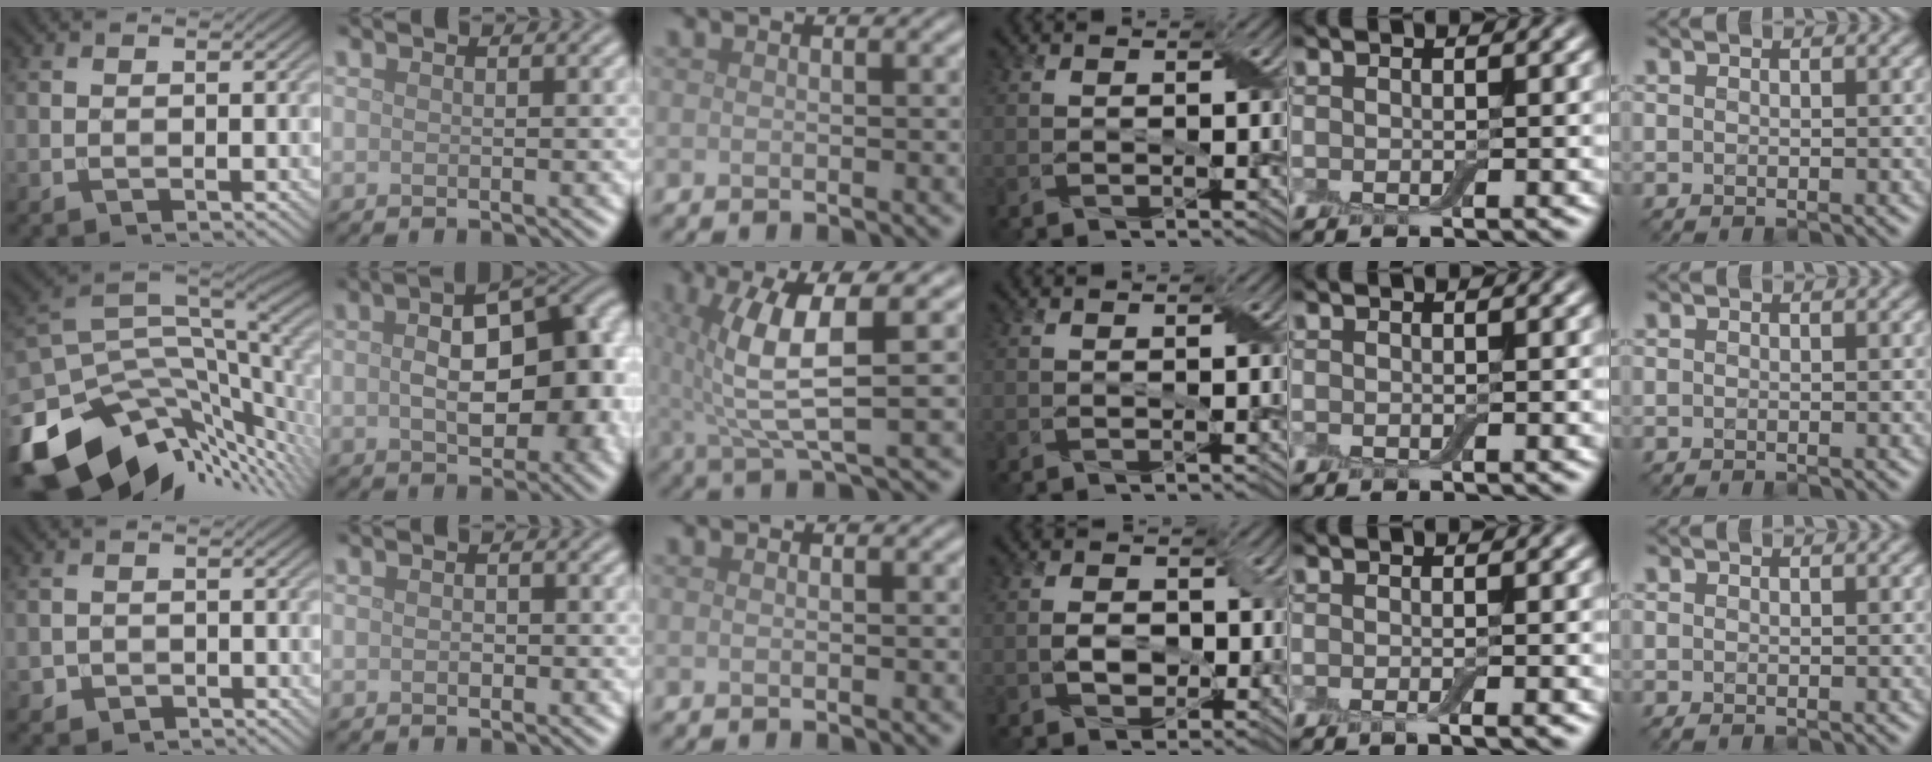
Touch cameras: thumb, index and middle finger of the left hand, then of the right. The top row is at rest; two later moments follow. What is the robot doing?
{"motion": "peel", "object": "aluminum foil"}